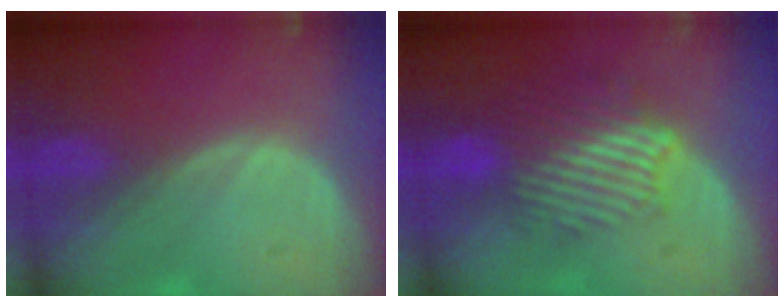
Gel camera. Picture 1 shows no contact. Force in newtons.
{"total": 9.7, "press": 8.1, "slide": 5.3}